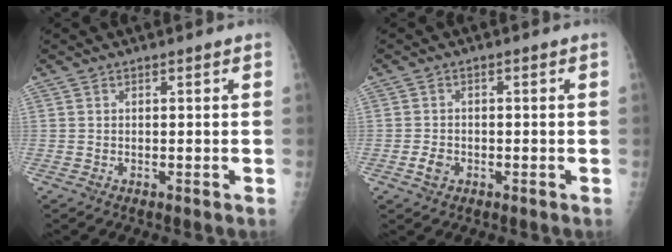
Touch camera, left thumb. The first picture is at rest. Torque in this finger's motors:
{"motor_torque": [-0.02, 0.02, 0.02, -0.08, 0.00]}